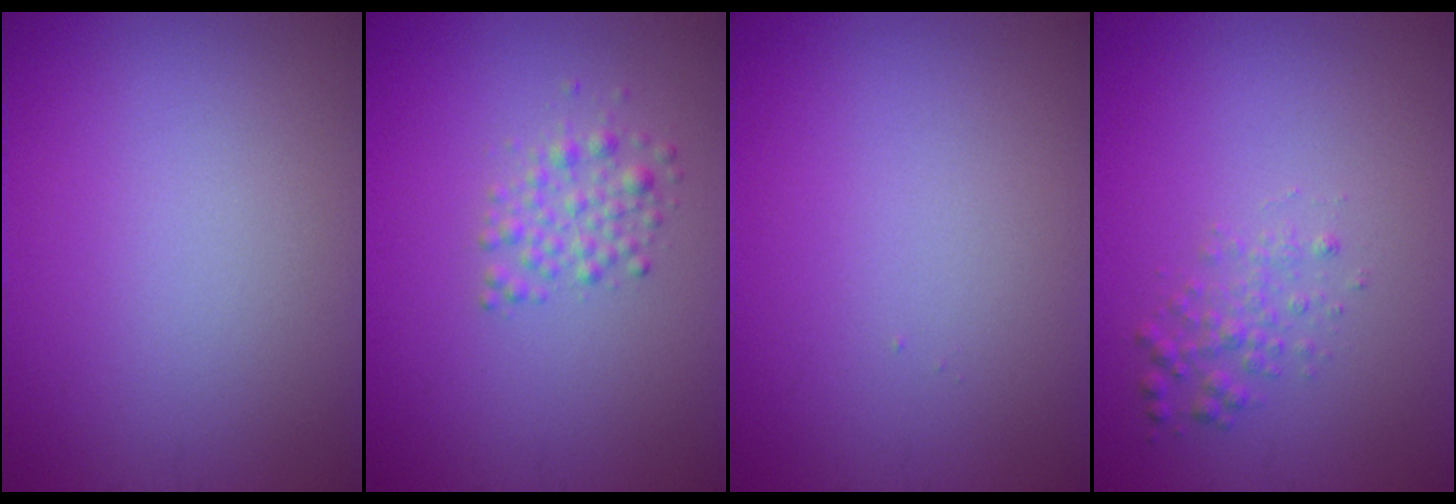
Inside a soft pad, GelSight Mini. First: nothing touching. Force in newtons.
{"total": 2.0, "press": 2.0, "slide": 0.1}
{"total": 0.0}
{"total": 1.7, "press": 1.7, "slide": 0.0}